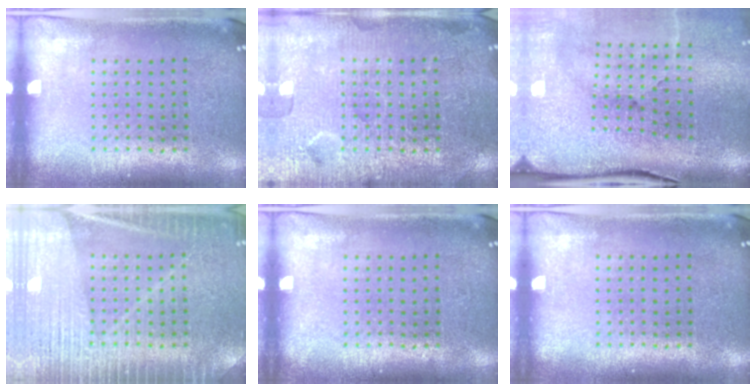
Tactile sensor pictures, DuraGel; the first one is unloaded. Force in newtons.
{"total": 3.9, "press": 3.9, "slide": 0.5}
{"total": 5.1, "press": 4.1, "slide": 3.1}
{"total": 5.4, "press": 5.3, "slide": 0.9}
{"total": 0.0}
{"total": 0.0}